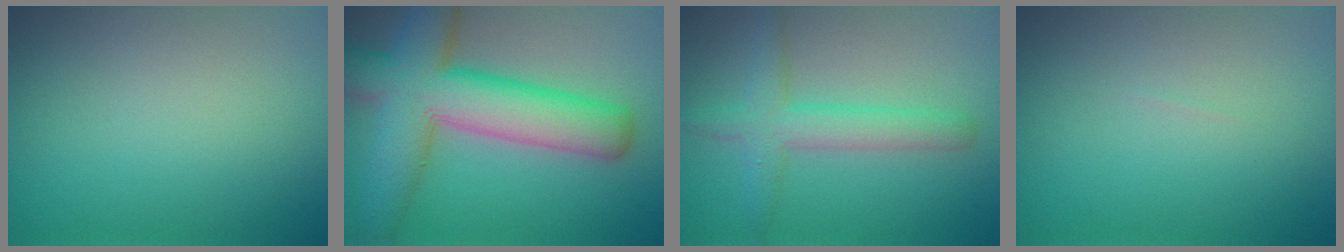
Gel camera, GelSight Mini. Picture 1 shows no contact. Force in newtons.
{"total": 10.9, "press": 10.9, "slide": 0.6}
{"total": 3.7, "press": 3.7, "slide": 0.1}
{"total": 0.0}